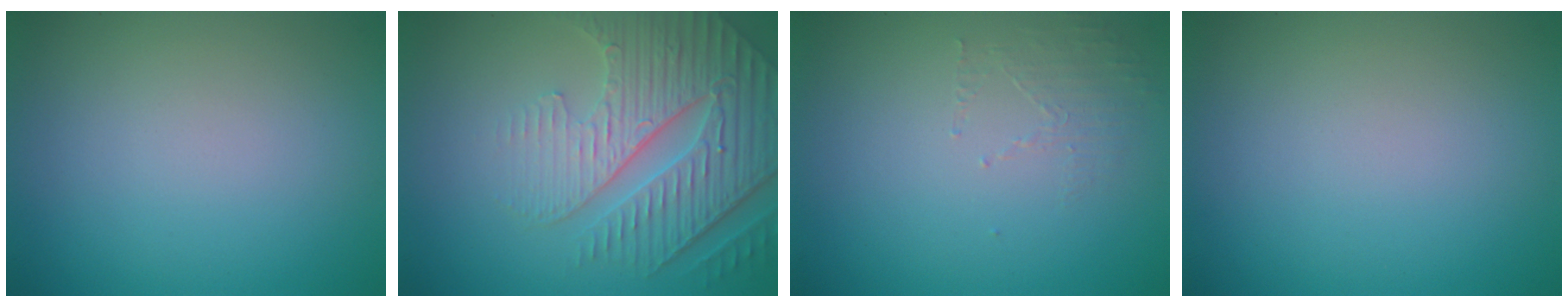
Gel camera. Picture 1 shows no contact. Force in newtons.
{"total": 6.3, "press": 5.1, "slide": 3.7}
{"total": 1.4, "press": 0.4, "slide": 1.4}
{"total": 0.0}